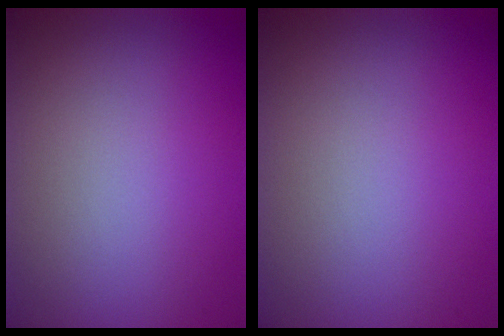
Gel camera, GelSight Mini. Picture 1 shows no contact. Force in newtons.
{"total": 0.0}